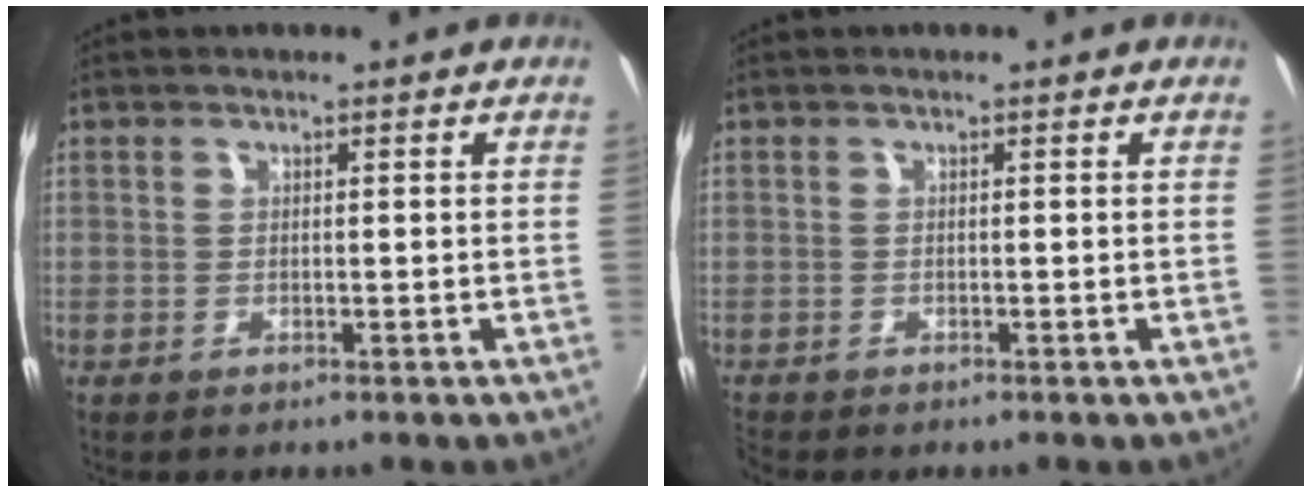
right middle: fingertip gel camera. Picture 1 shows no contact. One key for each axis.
{"total": 0.6, "fx": -0.6, "fy": 0.1, "fz": 0.1, "tx": -0.001, "ty": -0.004, "tz": -0.014}